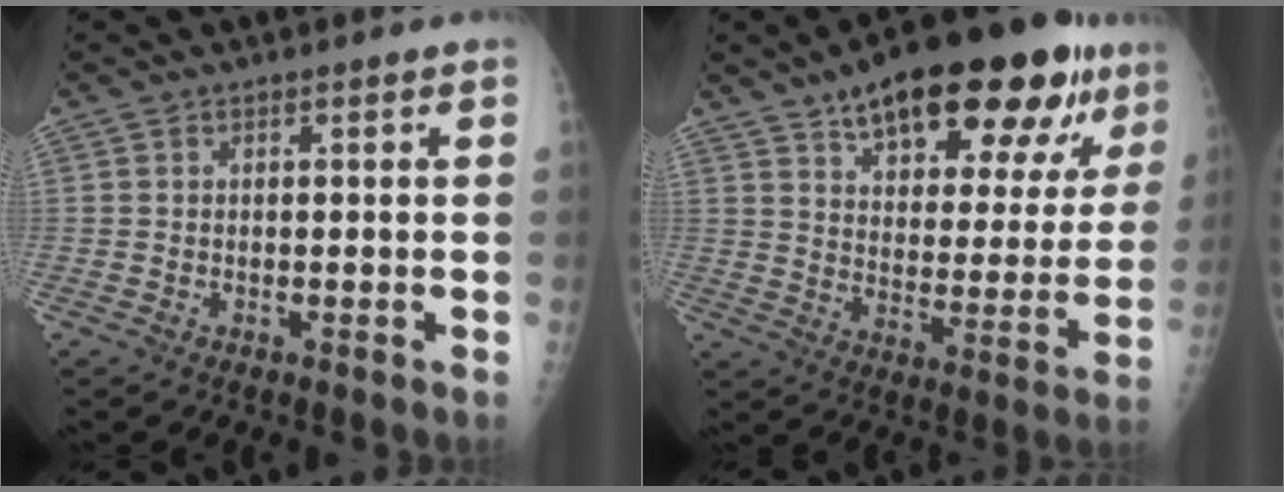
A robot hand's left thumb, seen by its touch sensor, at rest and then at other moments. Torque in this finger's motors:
{"motor_torque": [0.47, 0.67, 1.52, -1.23, 0.12]}